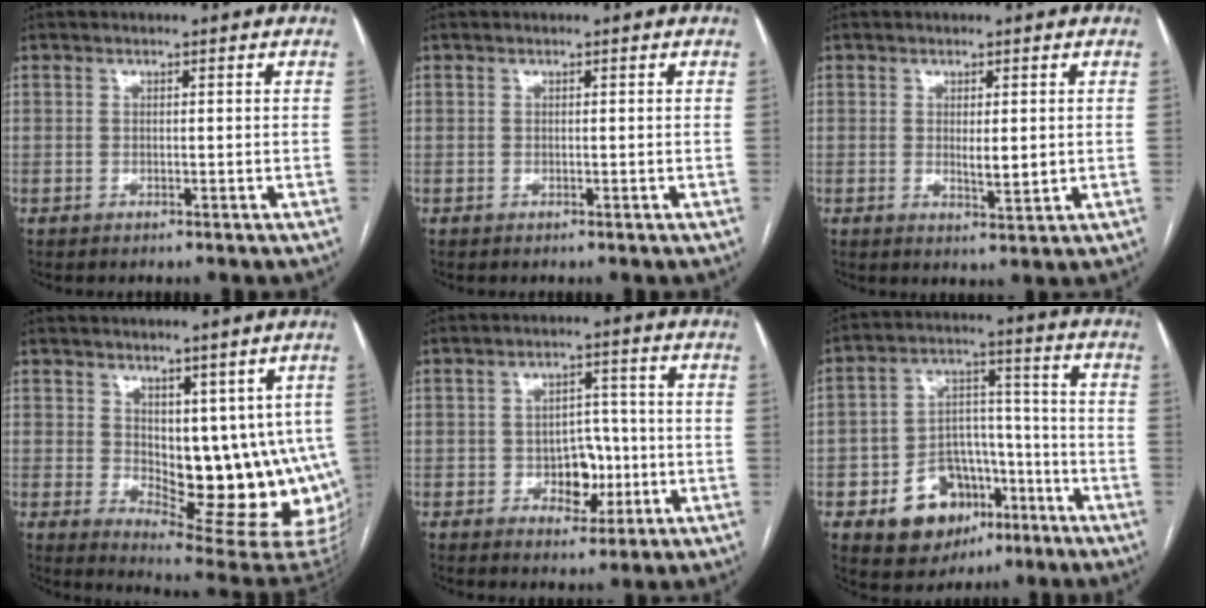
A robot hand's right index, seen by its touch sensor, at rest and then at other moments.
{"total": 0.0}
{"total": 3.0, "force": [0.3, 0.8, 2.8], "torque": [-0.046, -0.008, 0.008]}
{"total": 14.4, "force": [2.8, 8.0, 11.7], "torque": [-0.141, -0.015, 0.061]}
{"total": 6.0, "force": [-1.4, 4.0, 4.3], "torque": [-0.058, 0.012, -0.013]}
{"total": 12.7, "force": [-6.2, 8.6, 7.0], "torque": [-0.113, 0.028, -0.089]}